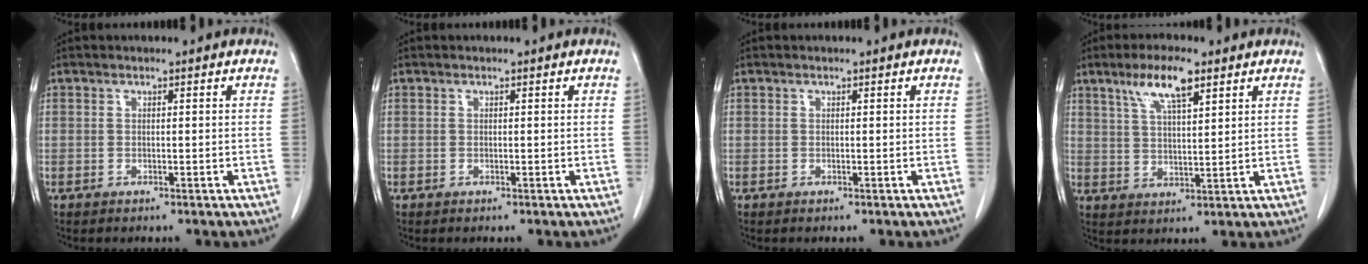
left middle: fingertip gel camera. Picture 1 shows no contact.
{"total": 0.0}
{"total": 0.0}
{"total": 7.6, "force": [4.6, 1.6, 5.8], "torque": [-0.116, 0.006, 0.086]}